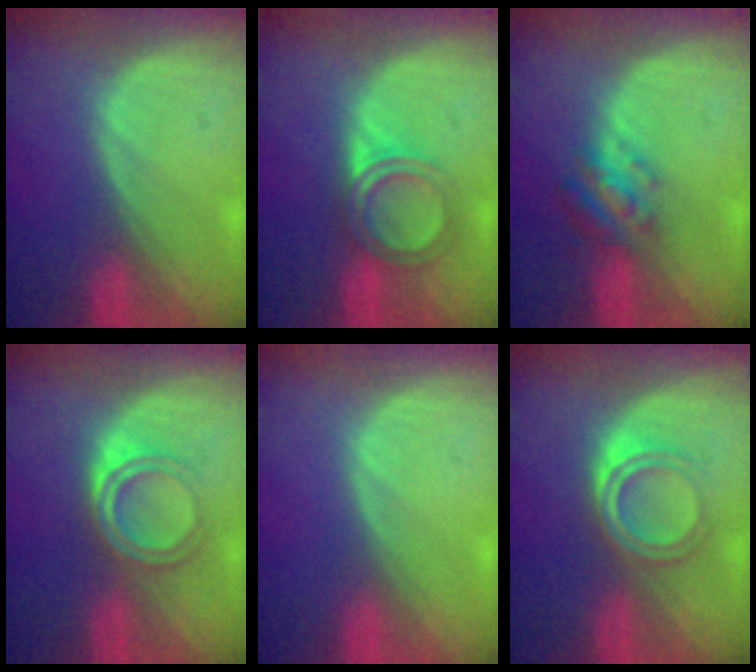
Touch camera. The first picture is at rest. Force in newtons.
{"total": 4.8, "press": 4.6, "slide": 1.4}
{"total": 4.8, "press": 4.4, "slide": 1.9}
{"total": 4.2, "press": 4.2, "slide": 0.3}
{"total": 0.0}
{"total": 4.4, "press": 4.2, "slide": 1.5}